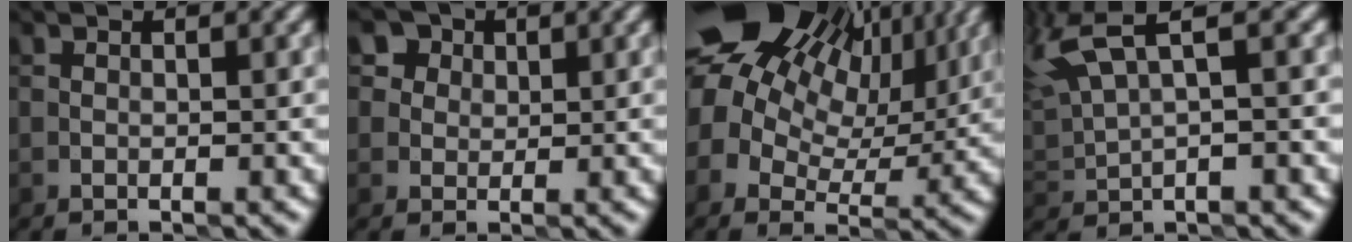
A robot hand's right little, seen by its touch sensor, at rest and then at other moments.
{"total": 6.2, "force": [3.6, 4.5, 2.4], "torque": [-0.049, 0.014, 0.050]}
{"total": 18.6, "force": [8.2, 13.2, 10.3], "torque": [-0.230, 0.044, 0.137]}
{"total": 5.9, "force": [2.9, 1.6, 4.9], "torque": [-0.127, 0.018, 0.056]}